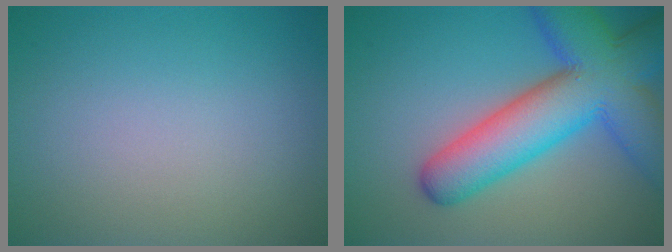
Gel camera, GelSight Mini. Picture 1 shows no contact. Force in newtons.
{"total": 11.3, "press": 11.3, "slide": 0.6}